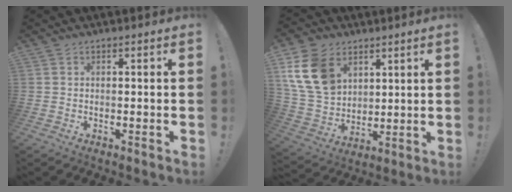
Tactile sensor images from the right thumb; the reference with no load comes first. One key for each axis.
{"total": 17.0, "fx": 7.7, "fy": 12.1, "fz": 9.1, "tx": -0.179, "ty": -0.030, "tz": 0.154}